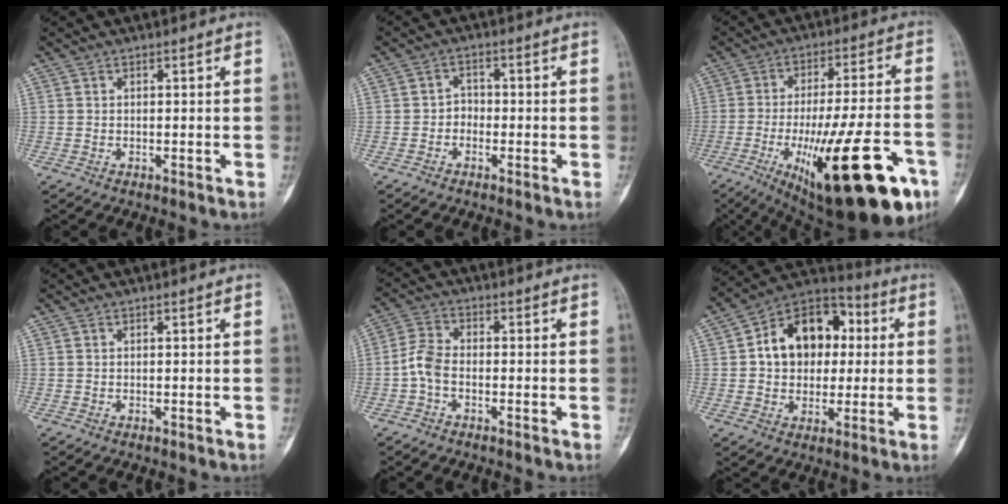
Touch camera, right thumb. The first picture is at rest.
{"total": 2.5, "force": [-1.1, 2.1, 0.8], "torque": [0.013, 0.011, -0.028]}
{"total": 29.0, "force": [-11.9, 8.8, 24.9], "torque": [-0.336, 0.028, -0.162]}
{"total": 0.0}
{"total": 4.6, "force": [-1.5, 2.6, 3.5], "torque": [-0.077, 0.017, -0.039]}
{"total": 16.2, "force": [2.5, 11.9, 10.8], "torque": [-0.116, 0.023, 0.032]}